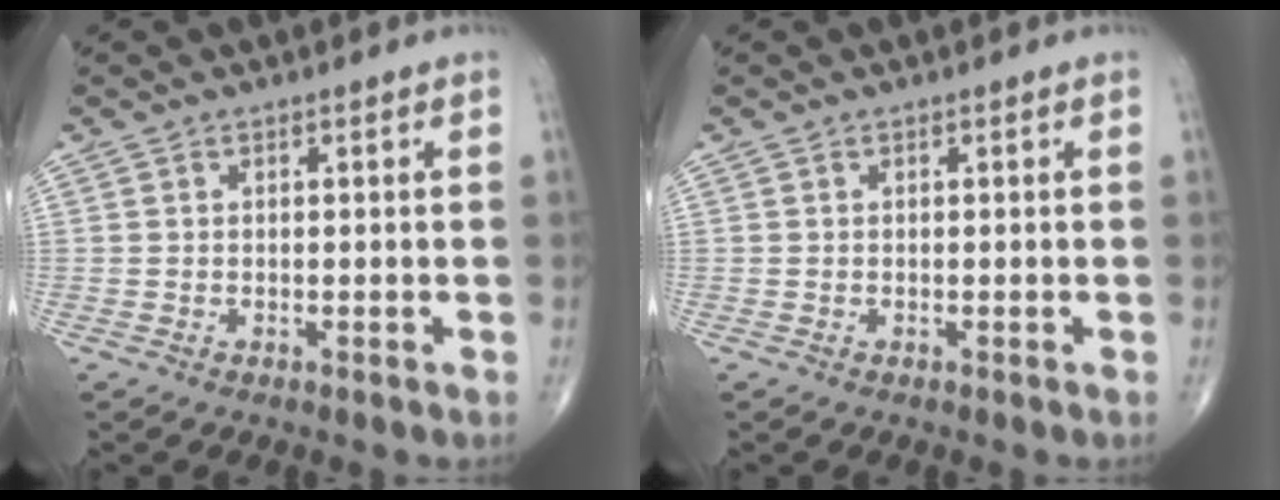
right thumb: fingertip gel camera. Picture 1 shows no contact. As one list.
[{"total": 0.0}]